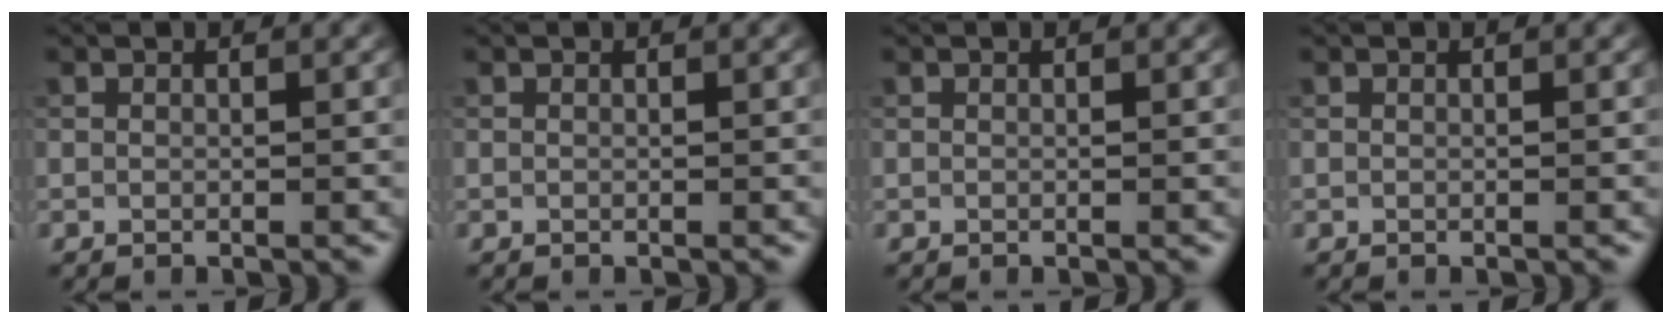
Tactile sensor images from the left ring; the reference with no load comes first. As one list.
[{"total": 0.0}, {"total": 0.0}, {"total": 0.0}]